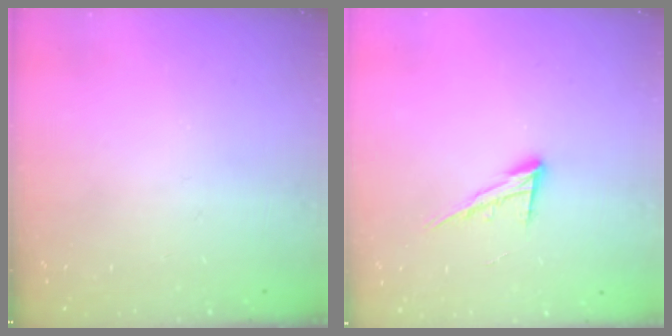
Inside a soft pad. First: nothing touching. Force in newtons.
{"total": 10.6, "press": 10.5, "slide": 1.6}